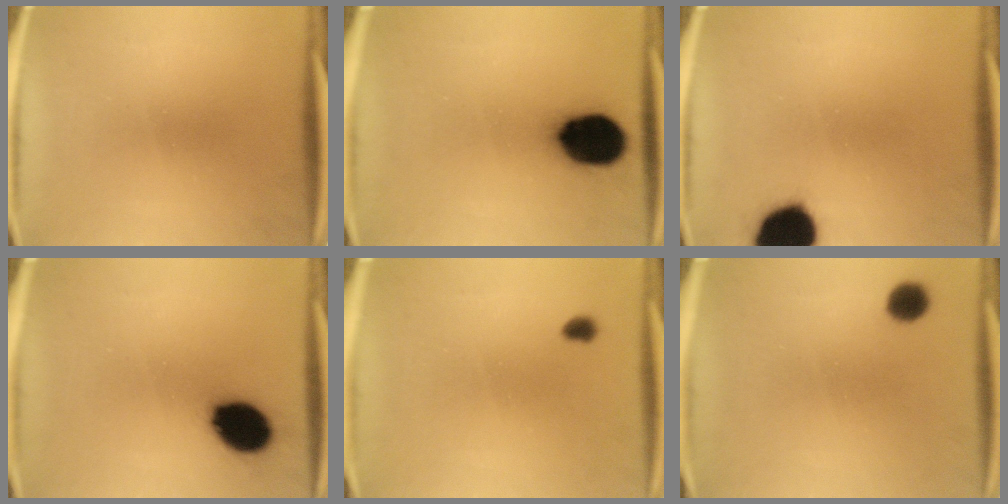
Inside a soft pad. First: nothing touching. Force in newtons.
{"total": 16.0}
{"total": 15.8}
{"total": 12.2}
{"total": 1.3}
{"total": 4.1}